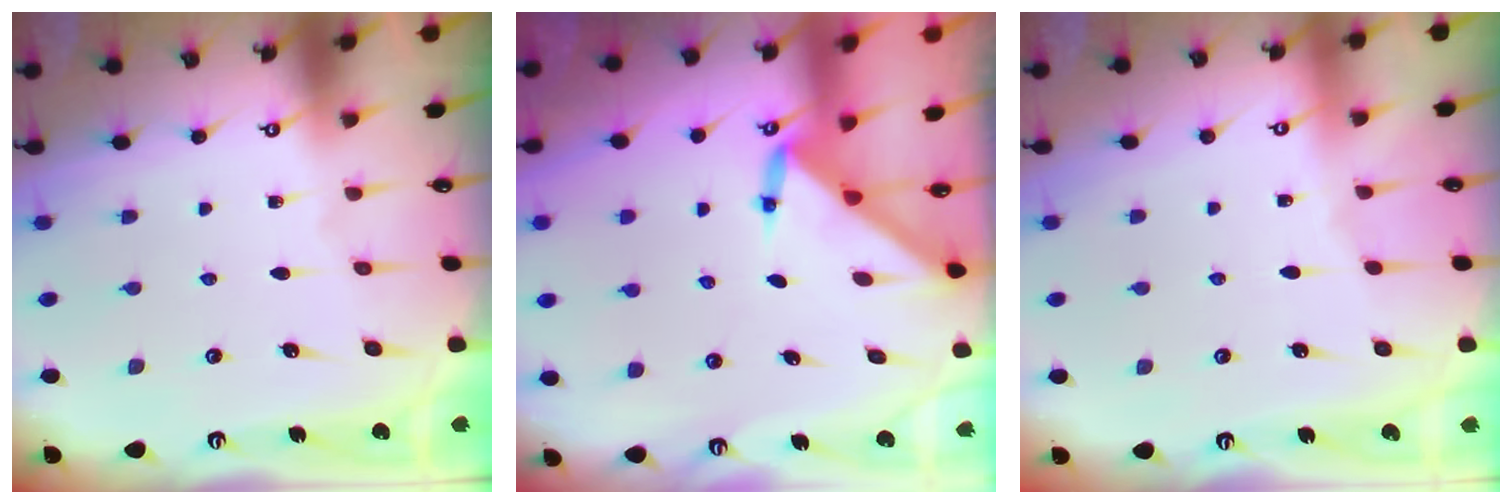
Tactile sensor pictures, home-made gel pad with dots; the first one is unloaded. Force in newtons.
{"total": 3.3, "press": 3.3, "slide": 0.2}
{"total": 1.9, "press": 1.8, "slide": 0.5}